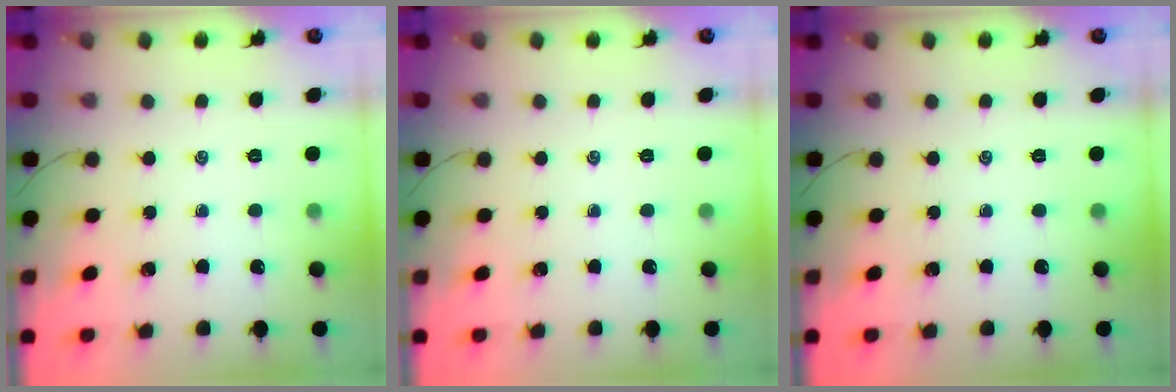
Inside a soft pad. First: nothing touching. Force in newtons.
{"total": 0.0}
{"total": 0.0}